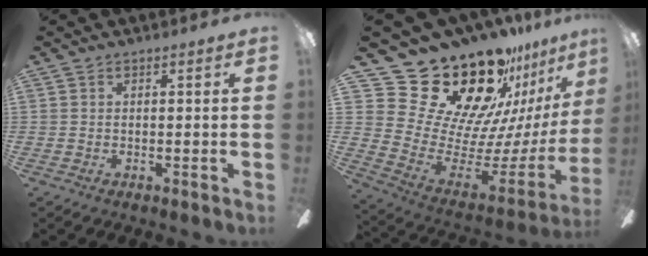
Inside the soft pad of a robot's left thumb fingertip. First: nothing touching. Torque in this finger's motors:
{"motor_torque": [1.17, 1.44, 1.24, -1.53, 0.06]}